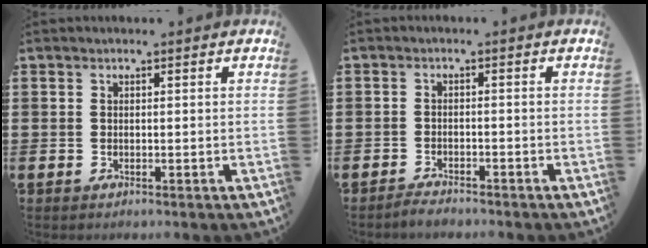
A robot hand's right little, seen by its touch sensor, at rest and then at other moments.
{"total": 1.5, "force": [-1.5, 0.1, 0.1], "torque": [-0.006, 0.001, -0.030]}